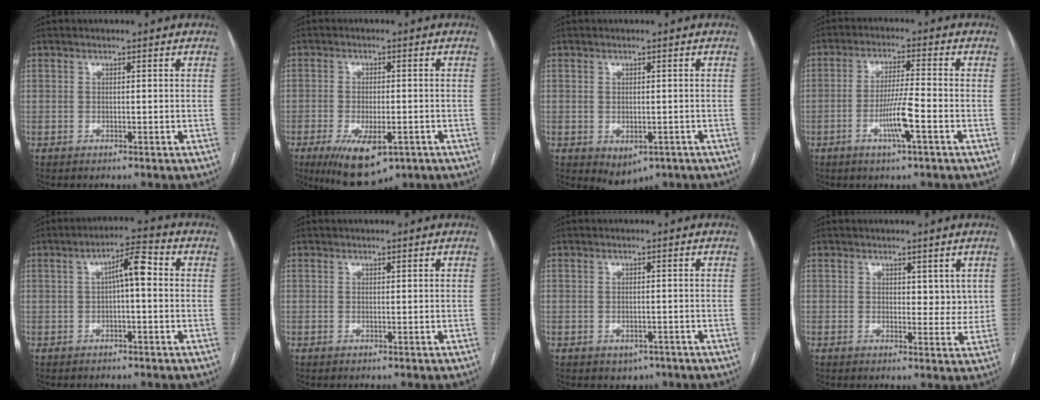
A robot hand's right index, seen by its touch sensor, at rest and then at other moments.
{"total": 10.3, "force": [-5.2, 4.1, 7.9], "torque": [-0.134, -0.018, -0.076]}
{"total": 4.2, "force": [-1.8, 2.8, 2.5], "torque": [-0.032, -0.003, -0.011]}
{"total": 6.7, "force": [-2.6, -0.2, 6.2], "torque": [-0.120, -0.005, -0.049]}
{"total": 5.5, "force": [0.5, 1.2, 5.4], "torque": [-0.089, 0.025, 0.005]}
{"total": 0.0}
{"total": 2.3, "force": [-1.2, 1.7, 1.0], "torque": [-0.009, 0.003, -0.008]}
{"total": 3.5, "force": [1.5, 2.0, 2.5], "torque": [-0.023, -0.006, 0.020]}